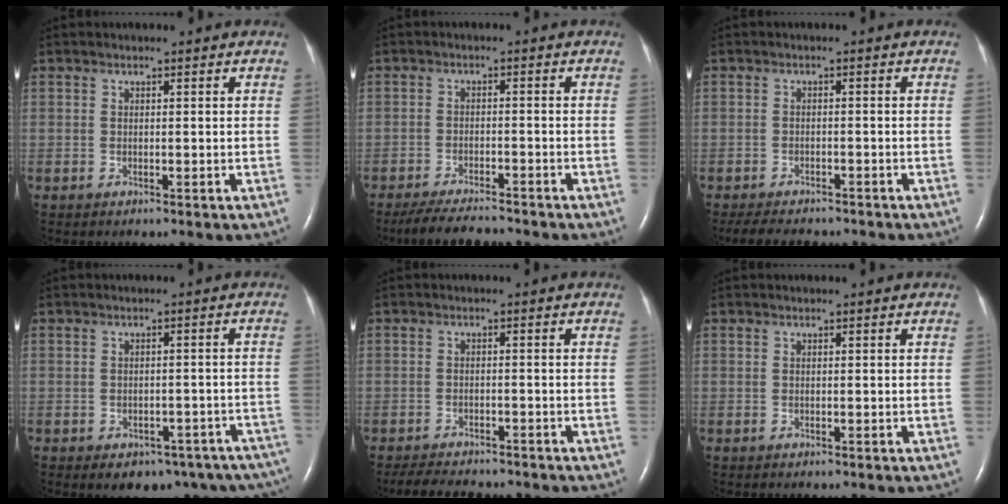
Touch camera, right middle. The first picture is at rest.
{"total": 7.3, "force": [-6.6, 0.9, 2.9], "torque": [-0.051, -0.021, -0.109]}
{"total": 8.4, "force": [-7.3, 2.4, 3.3], "torque": [-0.054, -0.007, -0.101]}
{"total": 13.7, "force": [-10.0, 7.7, 5.4], "torque": [-0.066, 0.014, -0.105]}
{"total": 7.7, "force": [-6.9, 1.8, 2.8], "torque": [-0.047, -0.011, -0.100]}
{"total": 0.0}